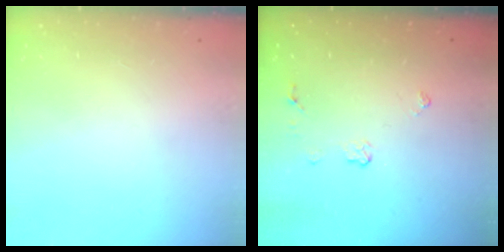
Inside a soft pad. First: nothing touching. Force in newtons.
{"total": 3.9, "press": 3.8, "slide": 0.6}